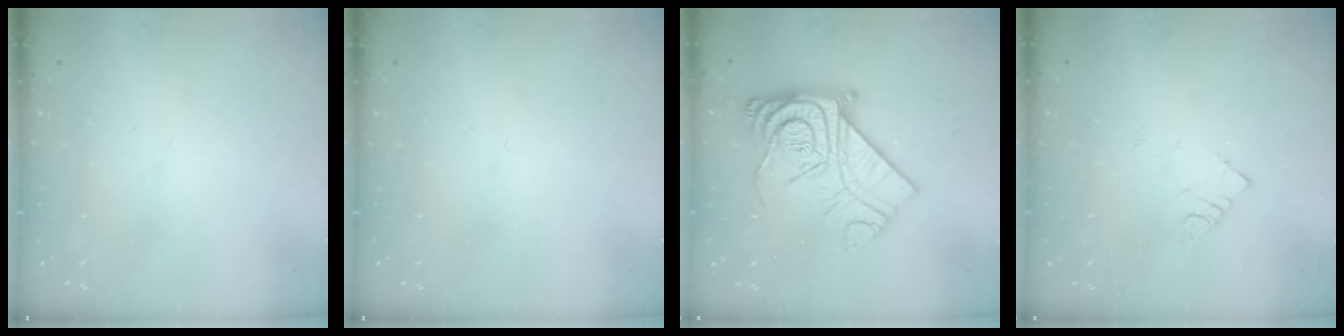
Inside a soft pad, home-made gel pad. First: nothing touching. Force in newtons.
{"total": 0.0}
{"total": 24.4, "press": 24.3, "slide": 2.4}
{"total": 3.3, "press": 3.3, "slide": 0.5}